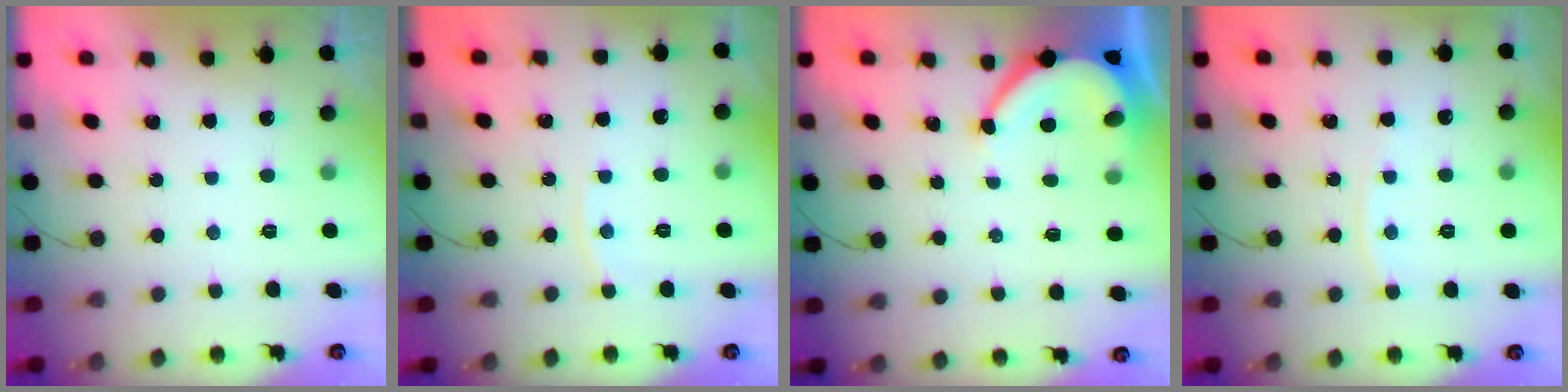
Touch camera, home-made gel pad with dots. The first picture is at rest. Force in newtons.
{"total": 2.9, "press": 2.8, "slide": 0.4}
{"total": 6.4, "press": 6.4, "slide": 0.5}
{"total": 4.1, "press": 4.1, "slide": 0.5}